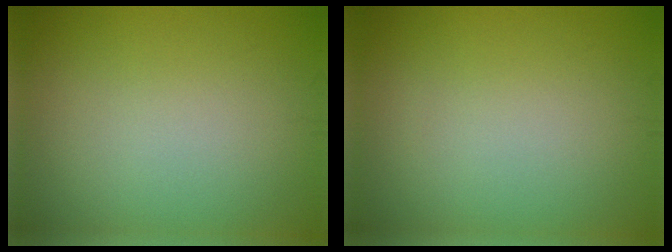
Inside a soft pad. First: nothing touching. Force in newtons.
{"total": 0.0}